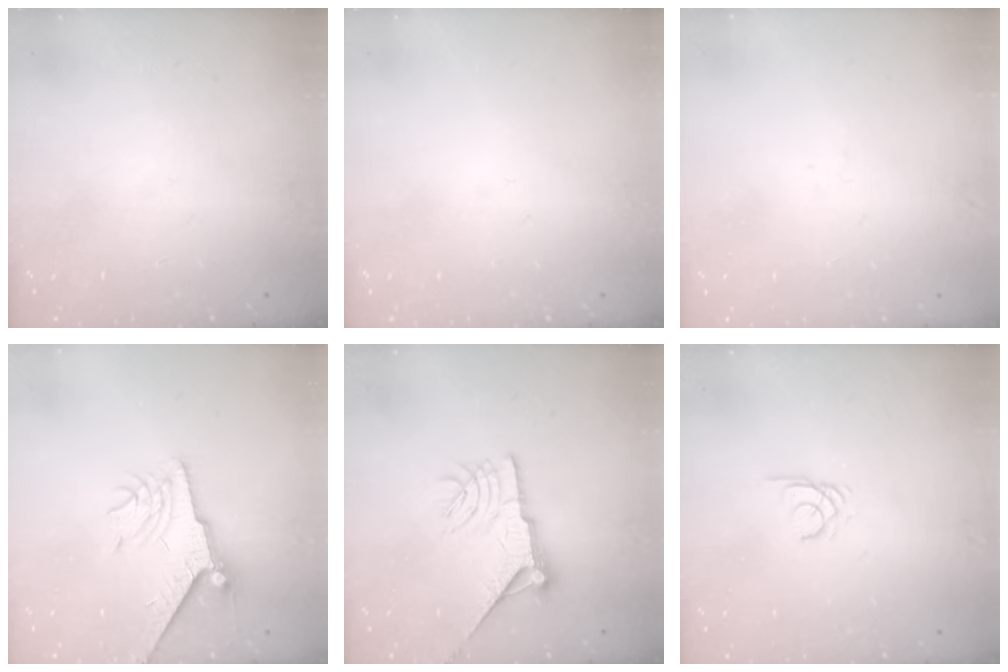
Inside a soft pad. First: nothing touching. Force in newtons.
{"total": 0.0}
{"total": 1.6, "press": 1.5, "slide": 0.4}
{"total": 7.8, "press": 7.7, "slide": 0.9}
{"total": 13.0, "press": 13.0, "slide": 0.7}
{"total": 1.7, "press": 1.7, "slide": 0.2}